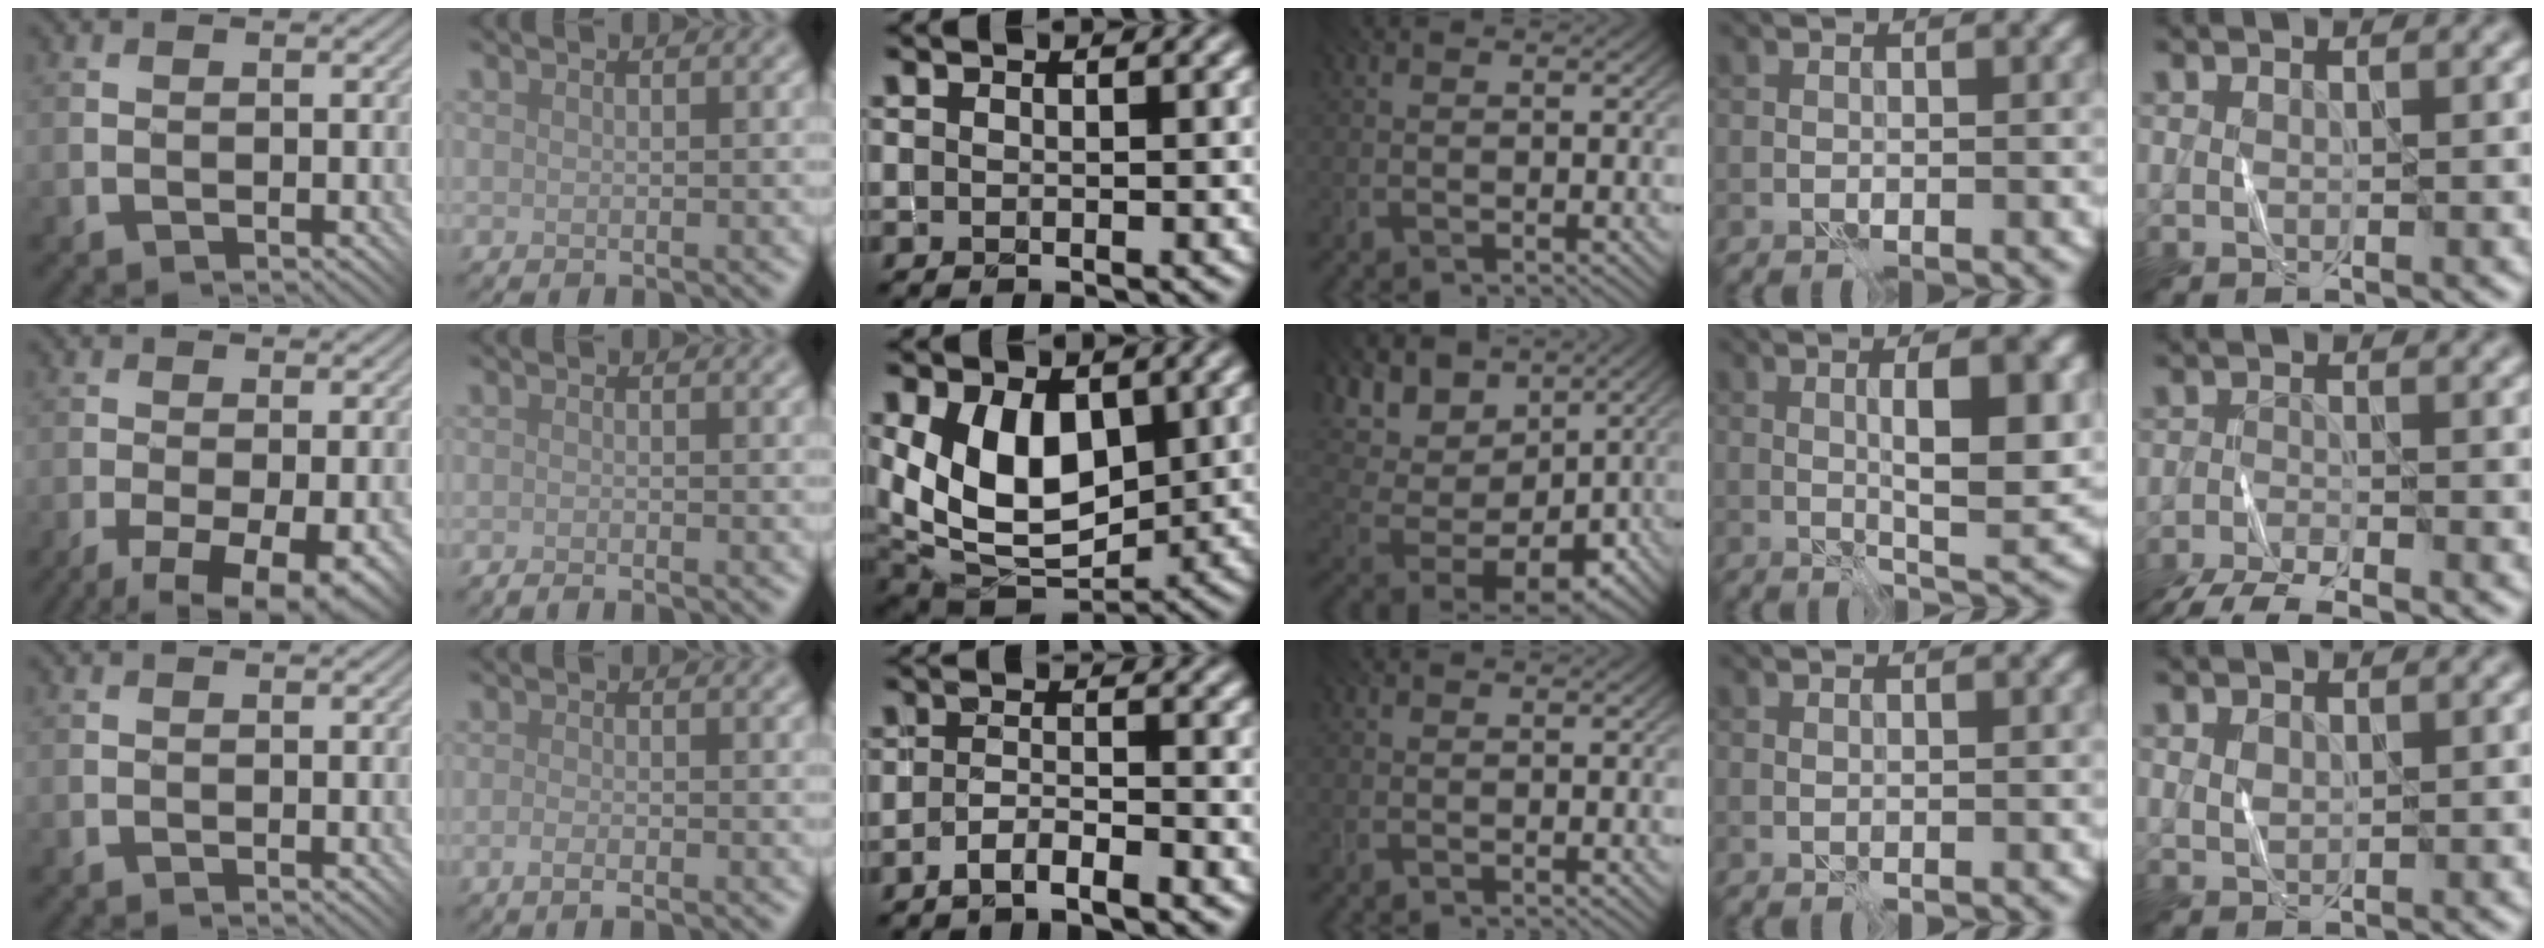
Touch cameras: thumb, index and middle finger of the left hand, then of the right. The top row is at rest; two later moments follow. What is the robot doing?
{"motion": "fold", "object": "shorts"}